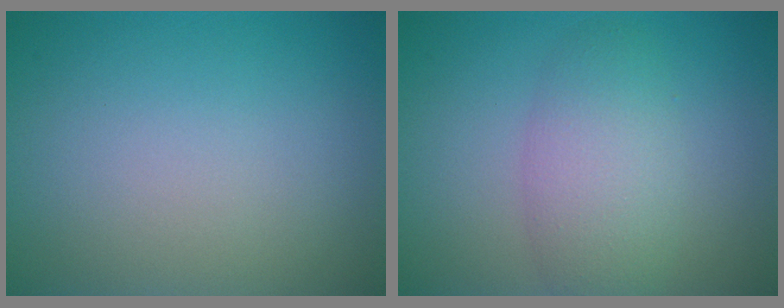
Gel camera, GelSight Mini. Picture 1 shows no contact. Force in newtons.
{"total": 4.2, "press": 4.2, "slide": 0.2}